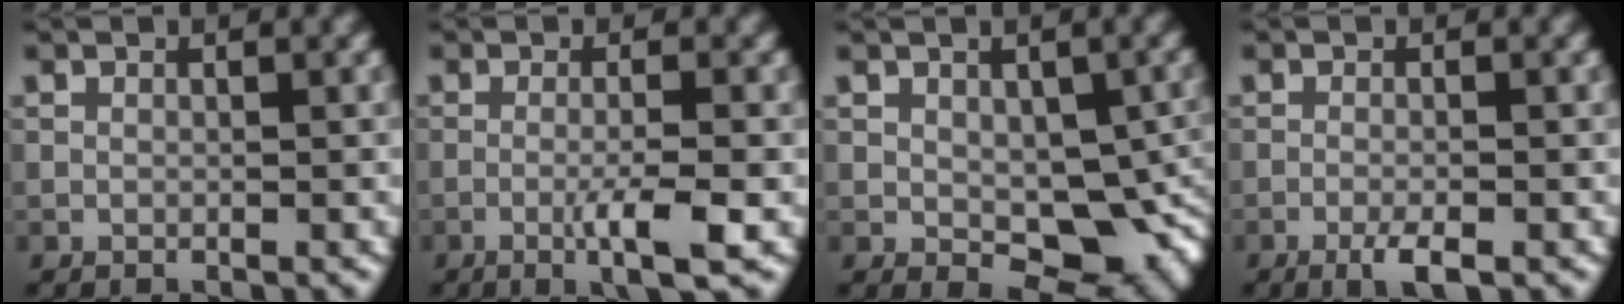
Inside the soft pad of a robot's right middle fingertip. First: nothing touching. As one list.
[{"total": 3.8, "force": [-1.3, 0.4, 3.6], "torque": [-0.057, 0.003, -0.028]}, {"total": 8.0, "force": [-0.8, 4.9, 6.3], "torque": [-0.089, -0.023, 0.003]}, {"total": 2.3, "force": [-1.3, 0.3, 1.9], "torque": [-0.035, -0.001, -0.027]}]